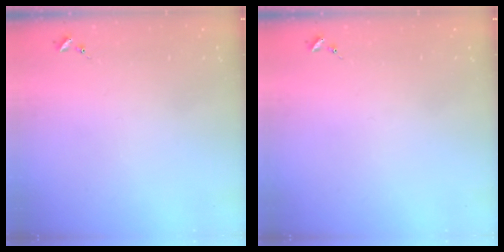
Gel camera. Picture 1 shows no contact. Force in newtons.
{"total": 0.0}